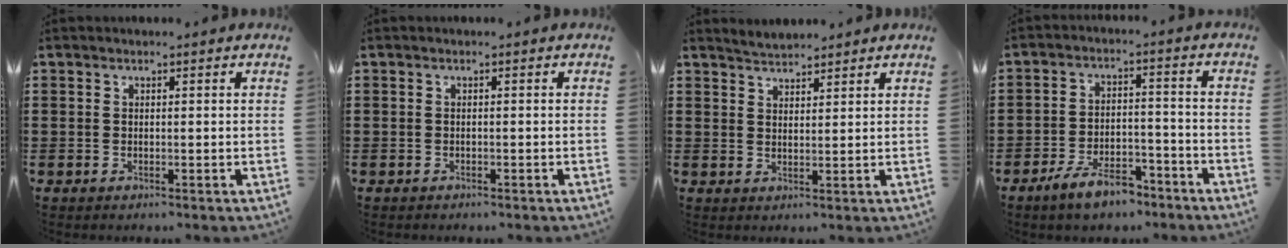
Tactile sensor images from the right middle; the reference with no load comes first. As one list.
[{"total": 0.6, "force": [-0.5, 0.2, 0.1], "torque": [-0.002, 0.000, -0.012]}, {"total": 2.4, "force": [2.3, 0.0, -0.5], "torque": [0.001, 0.001, 0.046]}, {"total": 7.1, "force": [-5.7, 2.2, 3.5], "torque": [-0.071, 0.009, -0.109]}]